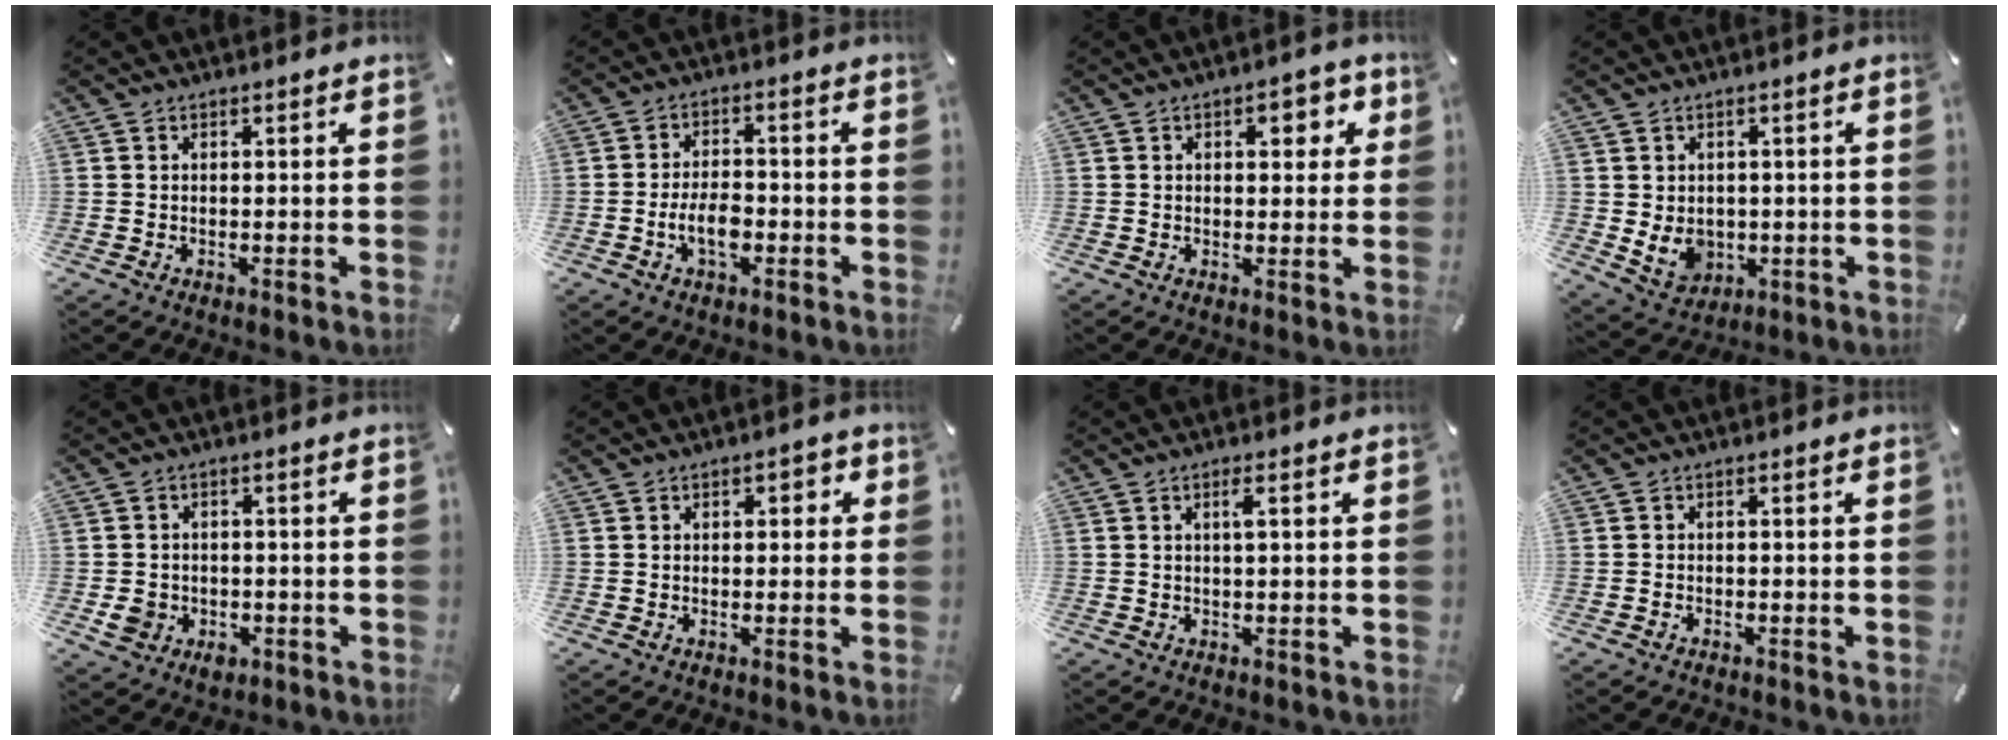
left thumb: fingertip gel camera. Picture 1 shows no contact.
{"total": 6.3, "force": [-2.1, 3.5, 4.8], "torque": [-0.099, 0.010, -0.039]}
{"total": 5.6, "force": [1.7, 3.3, 4.2], "torque": [-0.048, -0.003, 0.018]}
{"total": 6.5, "force": [0.3, 5.8, 2.8], "torque": [-0.059, -0.001, 0.007]}
{"total": 4.6, "force": [-1.3, 4.1, 1.5], "torque": [-0.022, 0.005, -0.022]}
{"total": 2.2, "force": [-0.1, 1.5, 1.6], "torque": [-0.023, 0.007, -0.006]}
{"total": 2.3, "force": [0.4, 0.3, 2.3], "torque": [-0.044, 0.003, 0.005]}
{"total": 1.0, "force": [-0.8, 0.6, 0.3], "torque": [-0.007, 0.003, -0.018]}